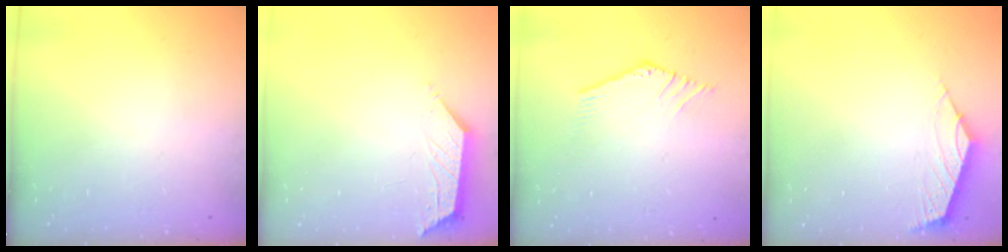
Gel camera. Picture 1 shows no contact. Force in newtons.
{"total": 1.9, "press": 1.9, "slide": 0.4}
{"total": 0.0}
{"total": 2.5, "press": 2.4, "slide": 0.7}